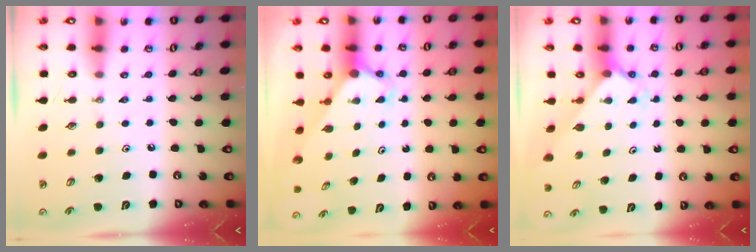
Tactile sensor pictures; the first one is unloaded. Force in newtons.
{"total": 3.0, "press": 3.0, "slide": 0.3}
{"total": 2.0, "press": 2.0, "slide": 0.2}